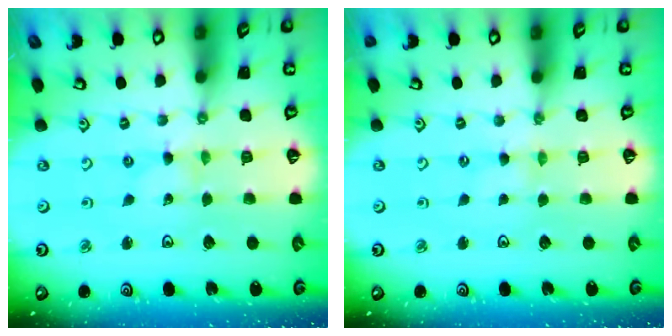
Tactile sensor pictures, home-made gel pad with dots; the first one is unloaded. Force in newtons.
{"total": 1.1, "press": 1.1, "slide": 0.2}